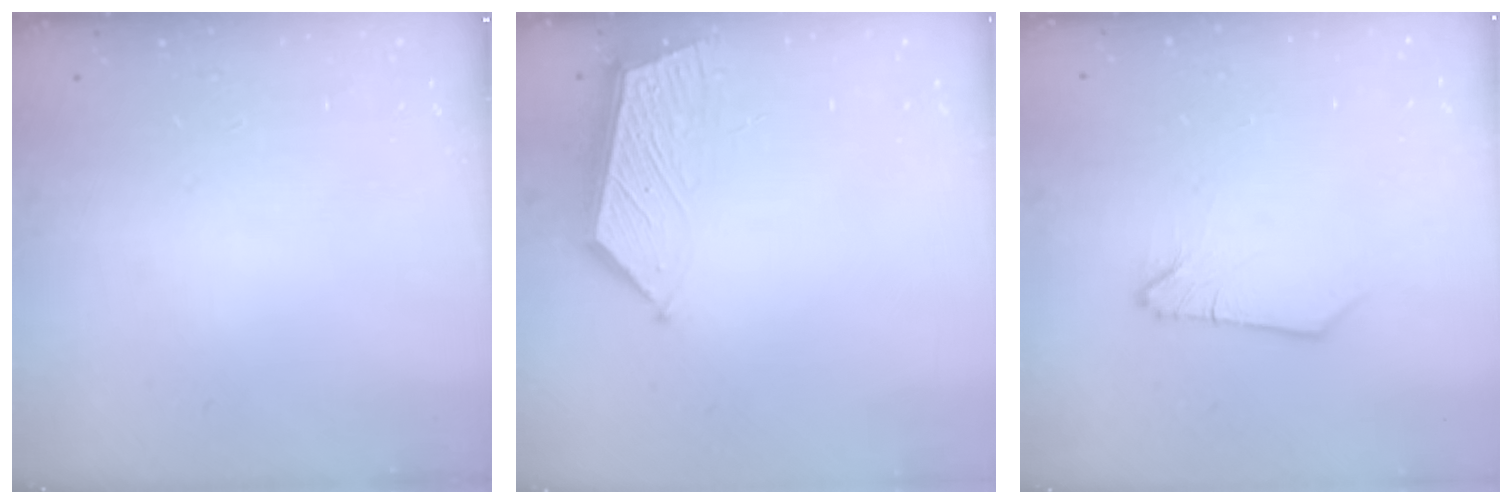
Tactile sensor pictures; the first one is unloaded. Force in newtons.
{"total": 7.0, "press": 7.0, "slide": 0.1}
{"total": 0.6, "press": 0.6, "slide": 0.2}